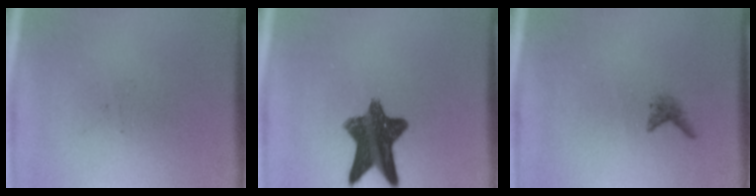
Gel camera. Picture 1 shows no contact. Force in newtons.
{"total": 11.0}
{"total": 1.0}